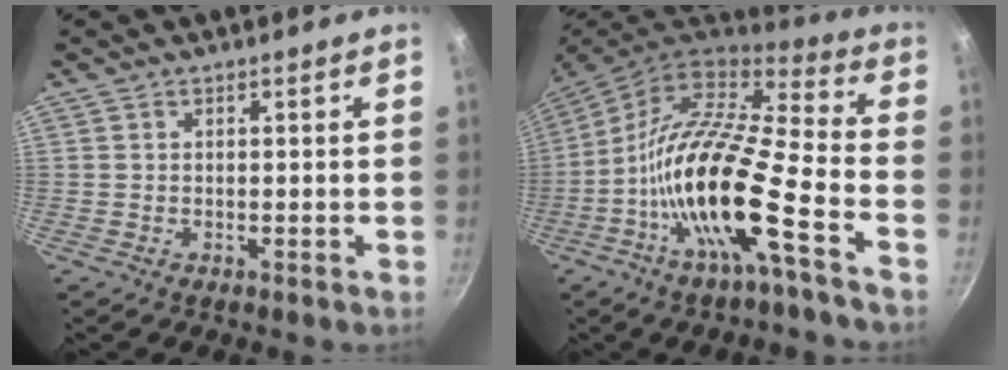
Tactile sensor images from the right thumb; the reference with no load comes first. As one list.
[{"total": 20.8, "force": [-7.8, 5.0, 18.6], "torque": [-0.327, 0.048, -0.167]}]